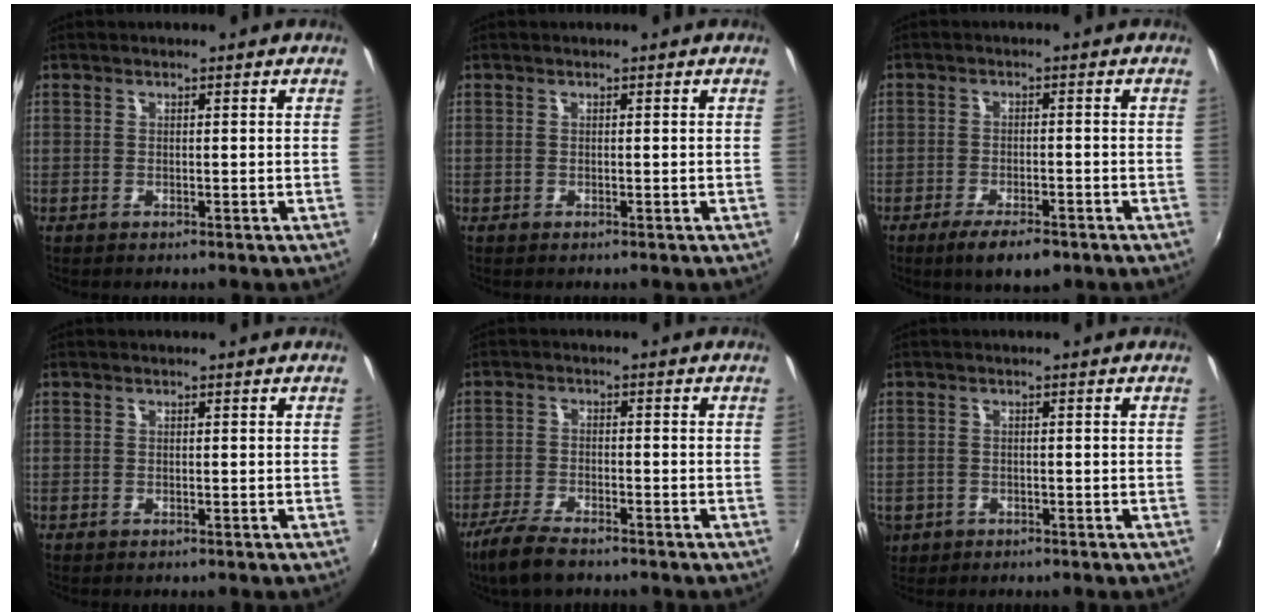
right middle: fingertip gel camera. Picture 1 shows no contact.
{"total": 0.0}
{"total": 7.1, "force": [-4.9, 2.2, 4.6], "torque": [-0.099, -0.017, -0.080]}
{"total": 0.0}
{"total": 7.4, "force": [-5.9, 1.8, 4.1], "torque": [-0.112, -0.022, -0.112]}
{"total": 4.8, "force": [-1.7, 4.1, 1.9], "torque": [-0.051, -0.006, -0.023]}